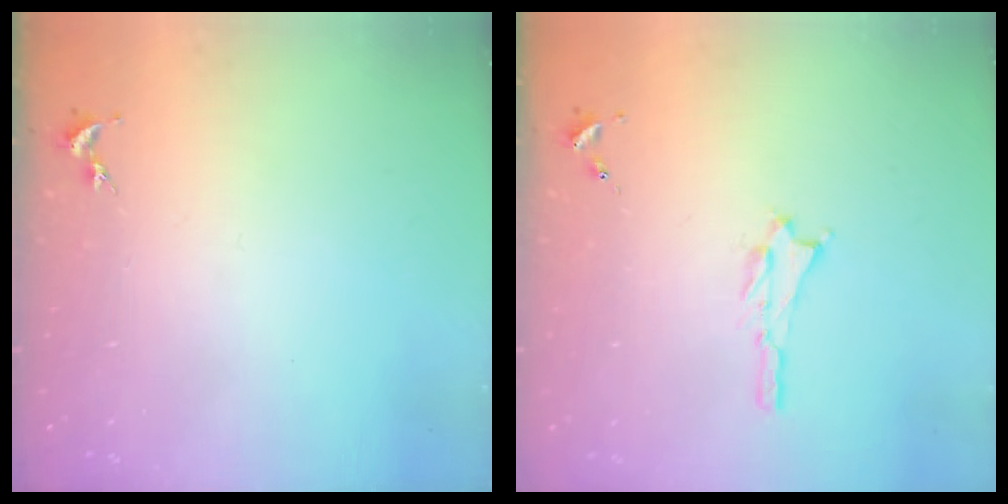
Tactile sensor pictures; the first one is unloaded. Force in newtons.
{"total": 0.8, "press": 0.8, "slide": 0.2}